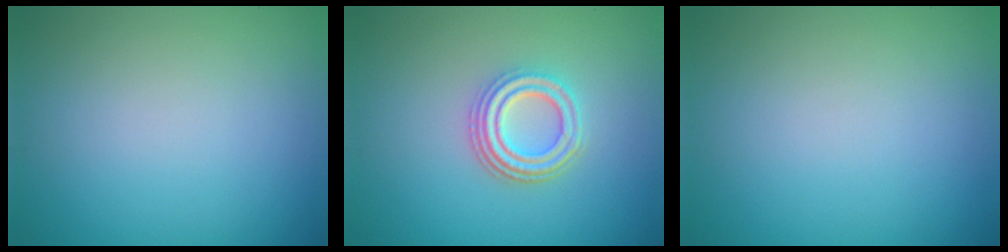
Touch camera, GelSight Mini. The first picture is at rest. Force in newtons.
{"total": 3.8, "press": 3.1, "slide": 2.2}
{"total": 0.0}